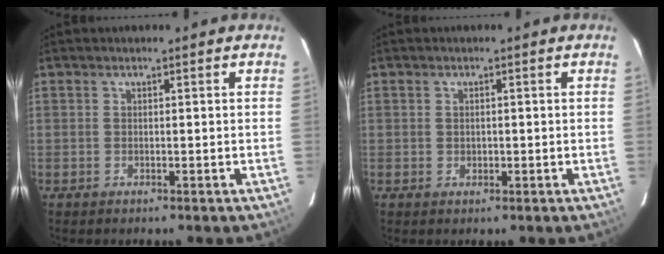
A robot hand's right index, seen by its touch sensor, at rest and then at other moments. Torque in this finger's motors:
{"motor_torque": [-0.09, -0.01, -0.03, -0.02]}